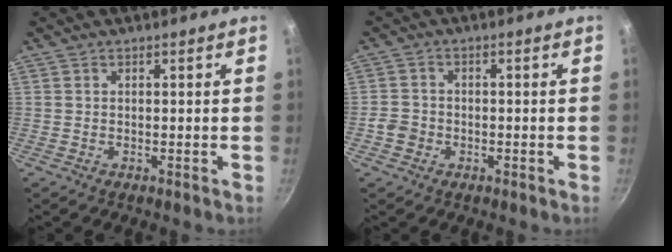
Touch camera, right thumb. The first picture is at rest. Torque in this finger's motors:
{"motor_torque": [0.25, 0.18, -0.19, 0.00, -0.01]}